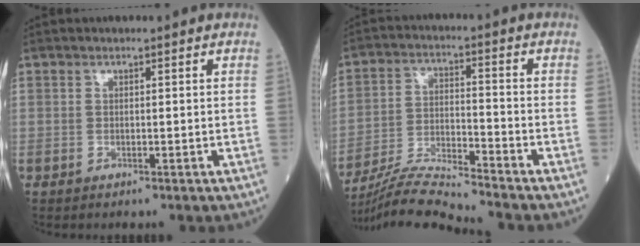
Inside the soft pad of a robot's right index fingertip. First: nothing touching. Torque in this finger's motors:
{"motor_torque": [-0.36, -0.40, 0.13, 0.05]}